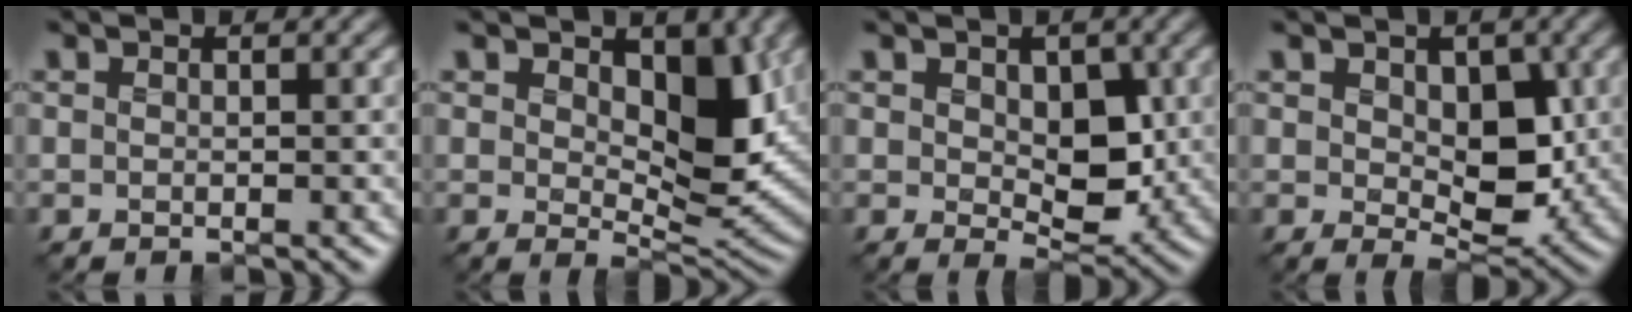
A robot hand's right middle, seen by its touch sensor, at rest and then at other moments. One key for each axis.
{"total": 7.0, "fx": 2.0, "fy": 3.7, "fz": 5.6, "tx": -0.086, "ty": -0.017, "tz": 0.027}
{"total": 4.8, "fx": 0.5, "fy": 3.1, "fz": 3.7, "tx": -0.058, "ty": -0.014, "tz": 0.007}
{"total": 5.4, "fx": 0.7, "fy": 3.4, "fz": 4.1, "tx": -0.067, "ty": -0.015, "tz": 0.009}